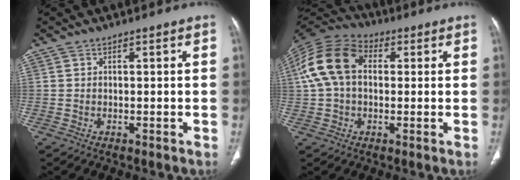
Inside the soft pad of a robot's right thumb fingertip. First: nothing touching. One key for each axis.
{"total": 13.9, "fx": 2.1, "fy": 9.6, "fz": 9.8, "tx": -0.193, "ty": 0.037, "tz": 0.027}